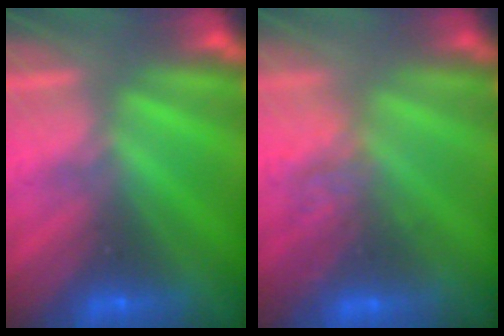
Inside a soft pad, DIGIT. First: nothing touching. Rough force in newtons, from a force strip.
{"total": 2.9}